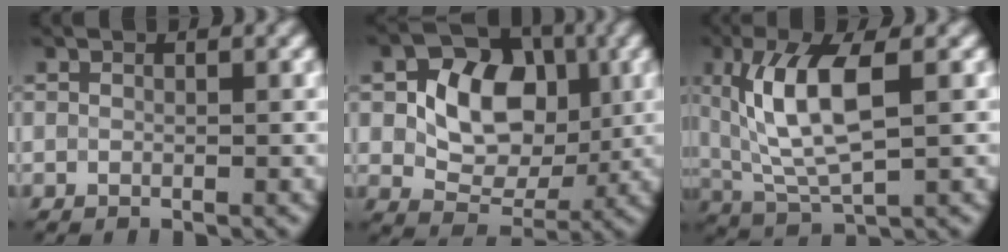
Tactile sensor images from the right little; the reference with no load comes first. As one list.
[{"total": 7.9, "force": [0.8, 5.8, 5.3], "torque": [-0.089, 0.006, 0.007]}, {"total": 7.7, "force": [1.6, 2.8, 7.0], "torque": [-0.145, 0.002, 0.031]}]